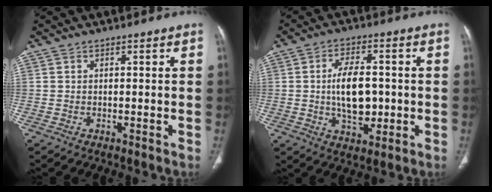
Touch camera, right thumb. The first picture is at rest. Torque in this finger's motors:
{"motor_torque": [2.60, 2.41, 1.13, -0.41, 0.36]}